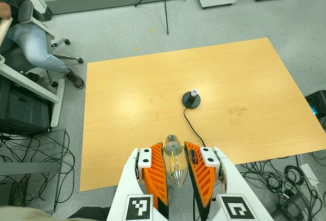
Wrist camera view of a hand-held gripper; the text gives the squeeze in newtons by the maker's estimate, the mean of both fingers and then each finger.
{"total": 18.6, "left": 19.6, "right": 17.7}